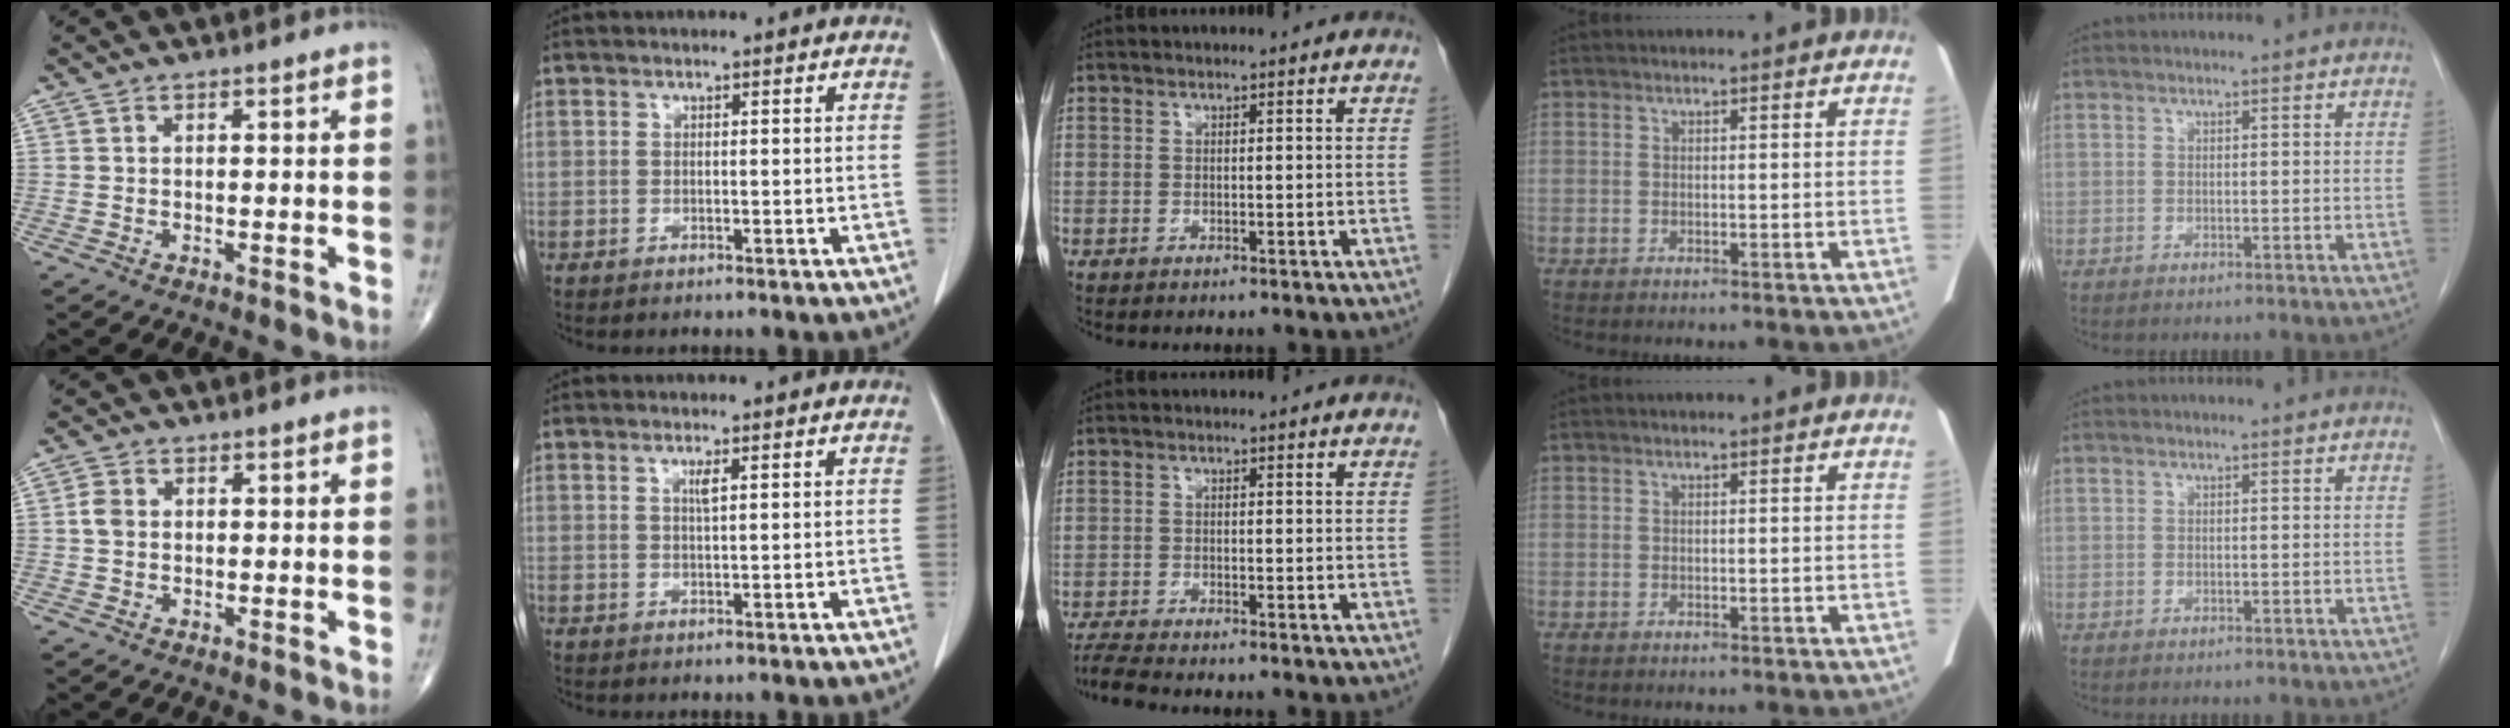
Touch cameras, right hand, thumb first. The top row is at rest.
{"thumb": {"total": 2.5, "force": [0.1, 2.0, 1.5], "torque": [-0.028, 0.006, -0.001]}, "index": {"total": 1.3, "force": [0.5, 0.0, 1.2], "torque": [-0.025, -0.001, 0.010]}, "middle": {"total": 3.2, "force": [-3.0, -0.6, 1.0], "torque": [-0.027, -0.018, -0.056]}}